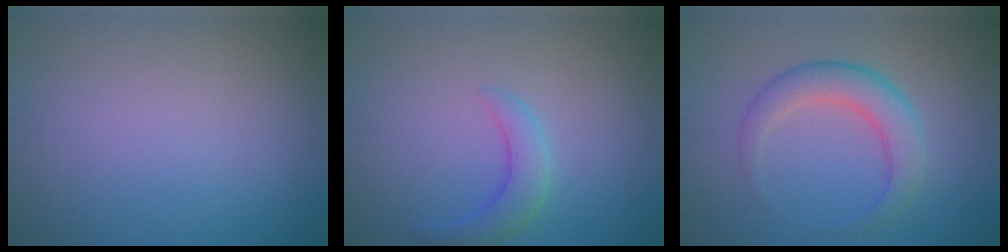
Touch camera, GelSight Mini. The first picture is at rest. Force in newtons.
{"total": 2.6, "press": 2.6, "slide": 0.1}
{"total": 3.8, "press": 3.8, "slide": 0.2}